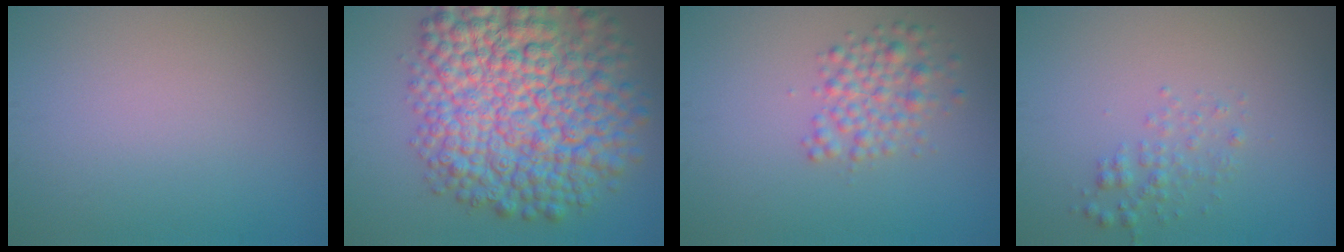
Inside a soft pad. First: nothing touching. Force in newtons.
{"total": 13.7, "press": 13.7, "slide": 0.3}
{"total": 2.9, "press": 2.9, "slide": 0.1}
{"total": 1.5, "press": 1.5, "slide": 0.0}